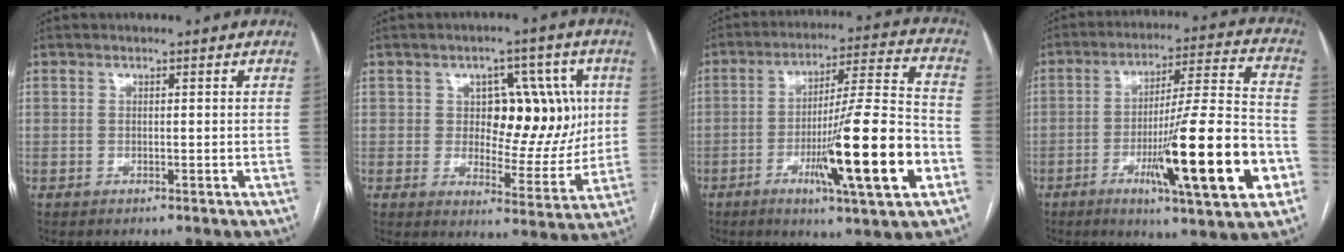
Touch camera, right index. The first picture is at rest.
{"total": 11.9, "force": [2.1, 6.6, 9.7], "torque": [-0.115, 0.020, 0.039]}
{"total": 18.2, "force": [-6.1, 0.4, 17.1], "torque": [-0.277, -0.012, -0.096]}
{"total": 20.0, "force": [-6.8, 1.1, 18.8], "torque": [-0.281, -0.010, -0.102]}